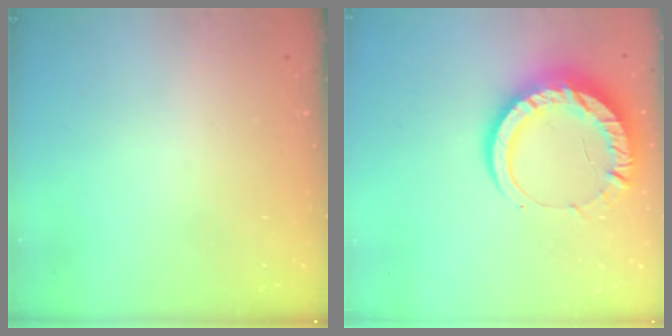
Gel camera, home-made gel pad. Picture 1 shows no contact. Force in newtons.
{"total": 14.4, "press": 14.4, "slide": 1.3}